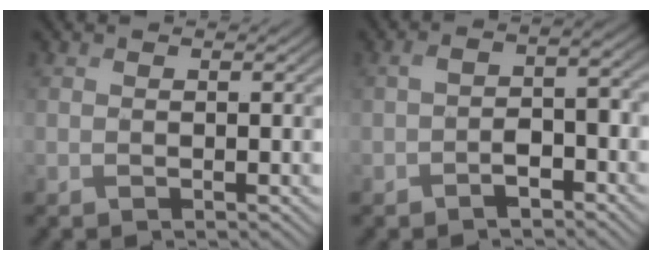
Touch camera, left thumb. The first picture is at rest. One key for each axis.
{"total": 4.0, "fx": -1.8, "fy": 2.1, "fz": 2.9, "tx": -0.046, "ty": 0.004, "tz": -0.034}